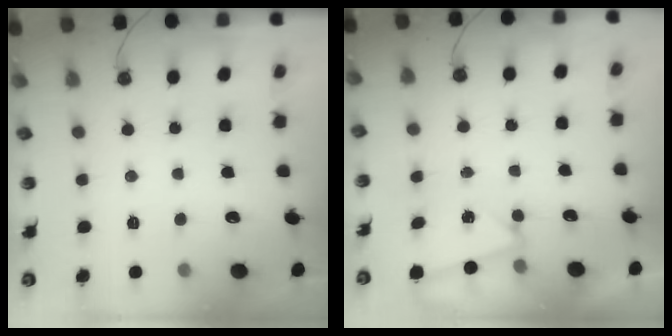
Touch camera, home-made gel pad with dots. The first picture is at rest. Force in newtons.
{"total": 2.3, "press": 2.0, "slide": 1.2}